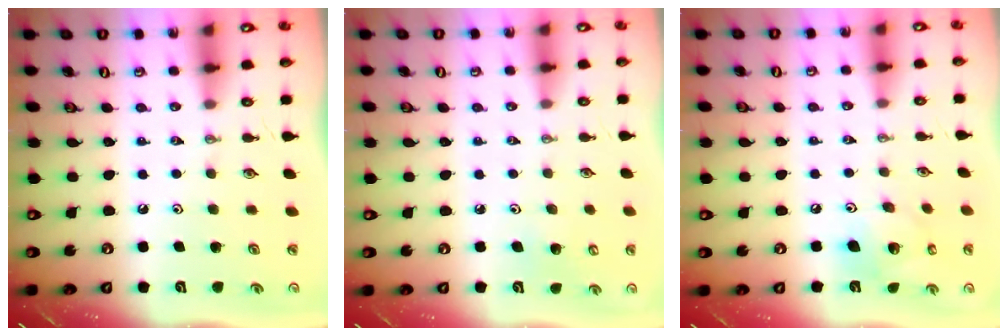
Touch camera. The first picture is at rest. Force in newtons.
{"total": 6.2, "press": 6.0, "slide": 1.4}
{"total": 12.1, "press": 11.7, "slide": 3.0}